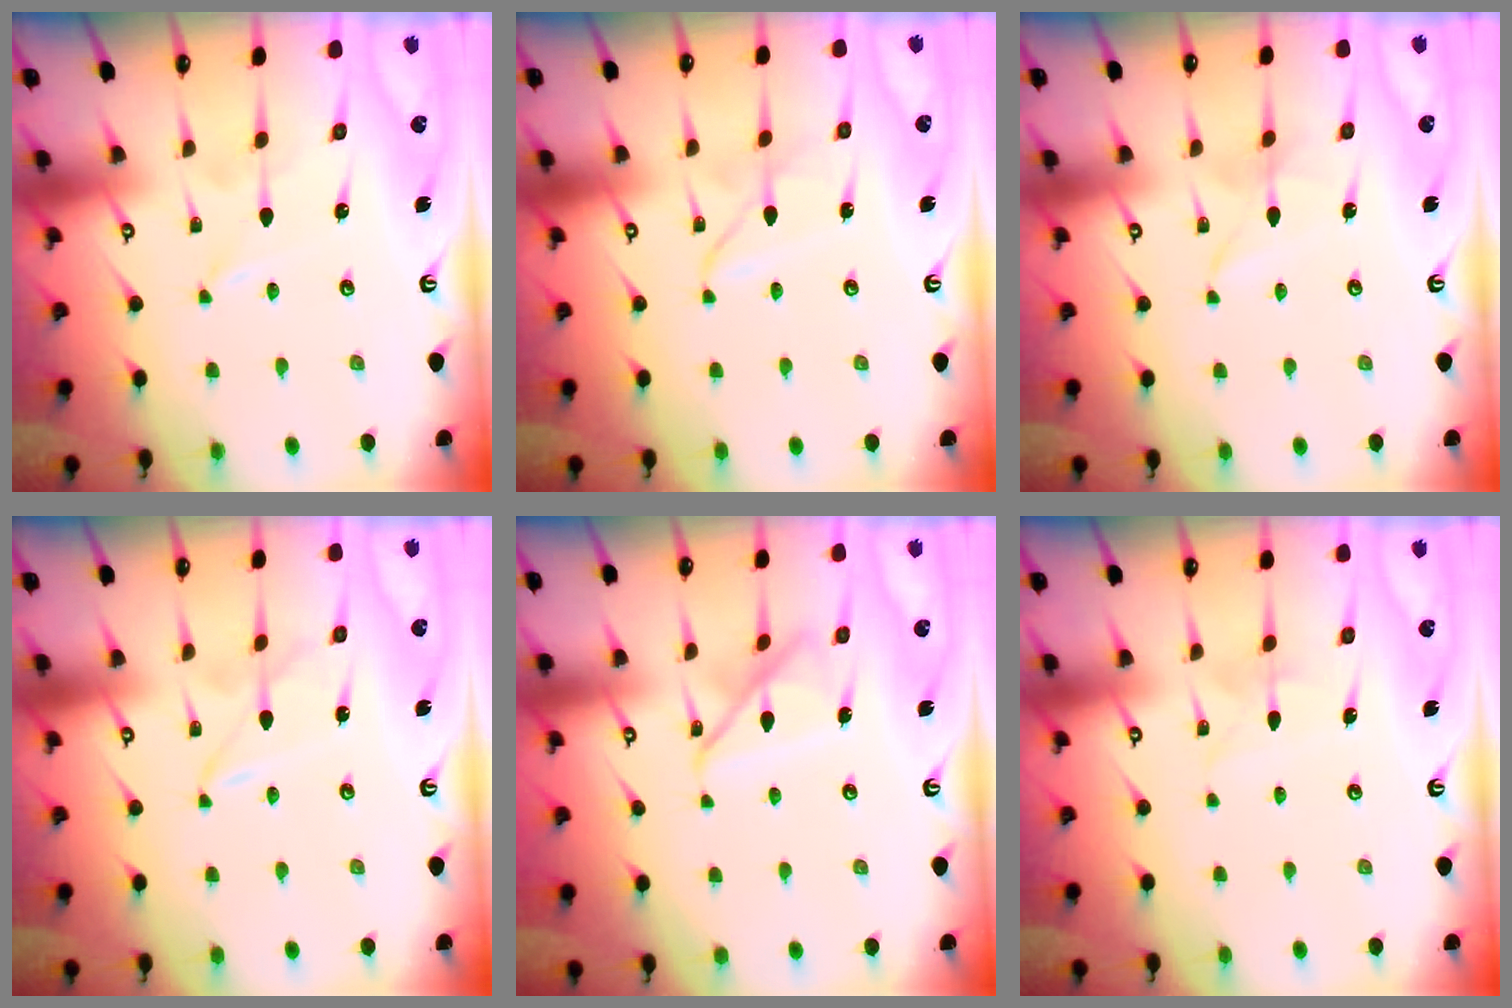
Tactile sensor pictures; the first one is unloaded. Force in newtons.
{"total": 1.8, "press": 1.8, "slide": 0.2}
{"total": 1.1, "press": 1.1, "slide": 0.1}
{"total": 2.7, "press": 2.7, "slide": 0.3}
{"total": 12.2, "press": 12.2, "slide": 1.2}
{"total": 2.8, "press": 2.8, "slide": 0.2}